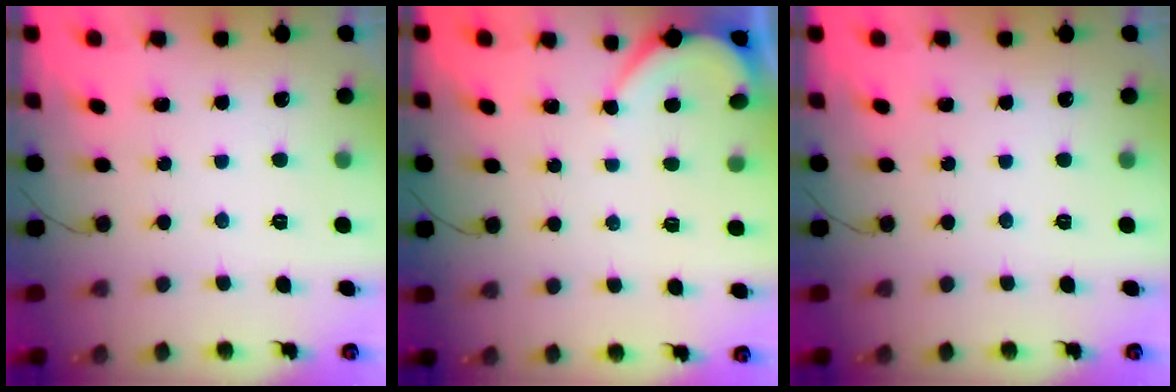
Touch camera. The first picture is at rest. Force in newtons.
{"total": 2.5, "press": 2.5, "slide": 0.3}
{"total": 0.0}